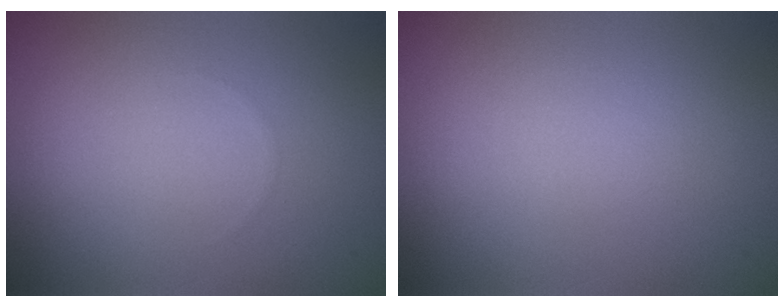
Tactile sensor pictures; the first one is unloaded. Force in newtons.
{"total": 0.0}